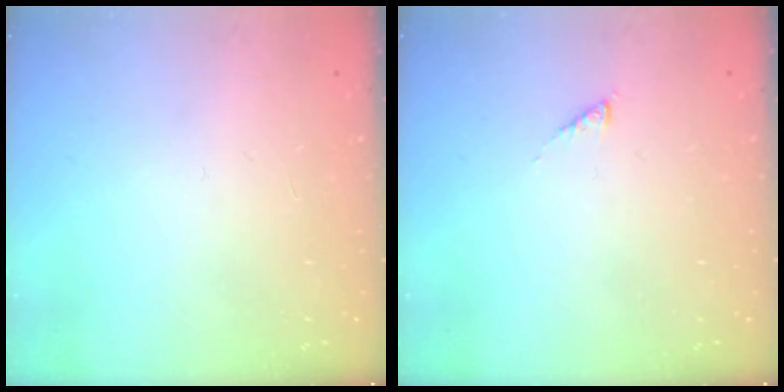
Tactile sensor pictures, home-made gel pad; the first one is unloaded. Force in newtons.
{"total": 1.3, "press": 1.3, "slide": 0.3}